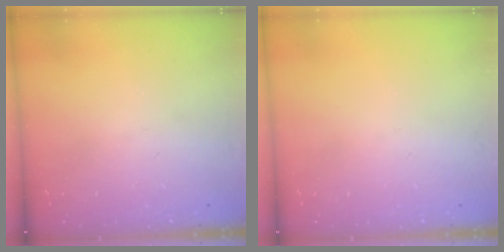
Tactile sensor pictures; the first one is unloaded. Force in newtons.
{"total": 0.0}